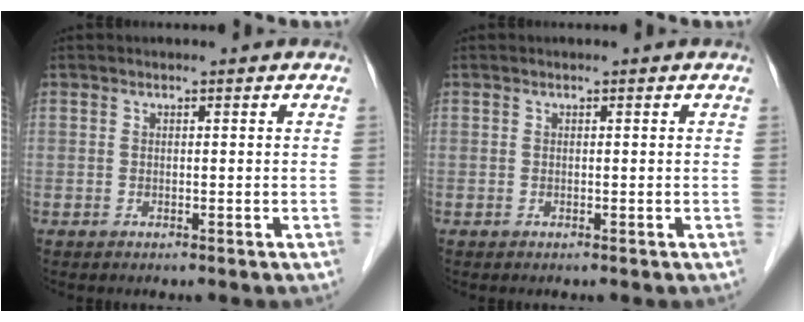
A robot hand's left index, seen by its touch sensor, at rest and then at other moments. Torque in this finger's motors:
{"motor_torque": [0.00, 0.00, 0.01, 0.00]}